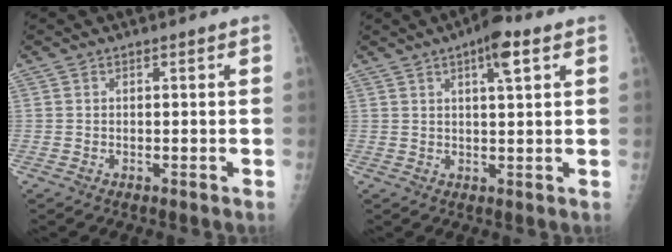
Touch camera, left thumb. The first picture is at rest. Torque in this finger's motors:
{"motor_torque": [2.43, 2.58, 0.34, -0.01, 0.02]}